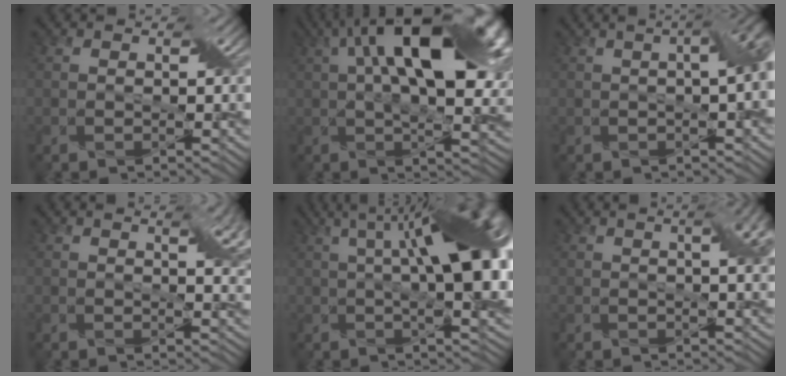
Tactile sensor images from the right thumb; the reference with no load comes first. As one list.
[{"total": 18.1, "force": [5.0, 7.8, 15.6], "torque": [-0.238, 0.033, 0.063]}, {"total": 8.2, "force": [0.4, 3.3, 7.5], "torque": [-0.053, 0.028, -0.013]}, {"total": 4.7, "force": [2.0, 1.7, 3.9], "torque": [-0.048, 0.004, 0.033]}, {"total": 15.9, "force": [2.3, 5.8, 14.6], "torque": [-0.190, 0.034, 0.022]}, {"total": 5.2, "force": [1.5, 2.0, 4.6], "torque": [-0.032, 0.013, 0.008]}]